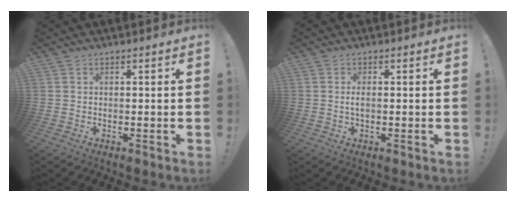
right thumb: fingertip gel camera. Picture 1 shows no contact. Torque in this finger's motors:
{"motor_torque": [-0.12, 0.09, 0.13, -0.15, 0.08]}